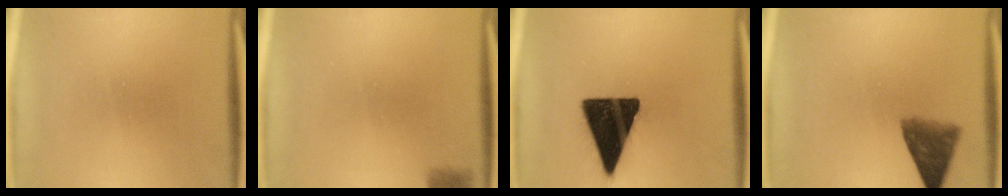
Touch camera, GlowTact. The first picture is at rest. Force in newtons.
{"total": 2.9}
{"total": 17.3}
{"total": 6.8}